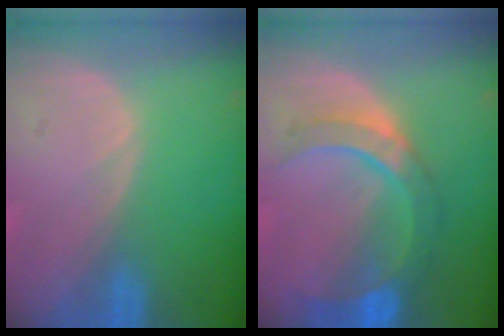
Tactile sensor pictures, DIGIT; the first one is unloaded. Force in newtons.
{"total": 7.9, "press": 7.8, "slide": 1.7}